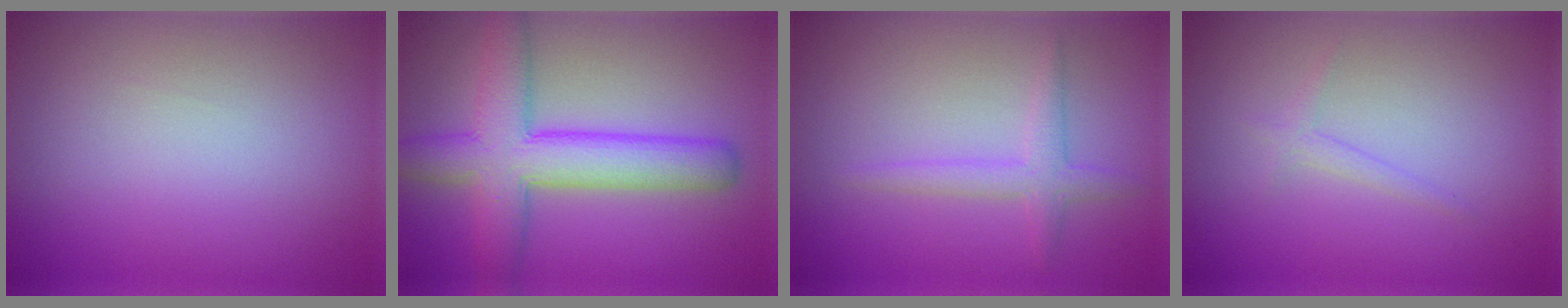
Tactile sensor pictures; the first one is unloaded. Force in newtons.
{"total": 7.5, "press": 7.5, "slide": 0.2}
{"total": 2.1, "press": 2.1, "slide": 0.1}
{"total": 1.0, "press": 1.0, "slide": 0.1}